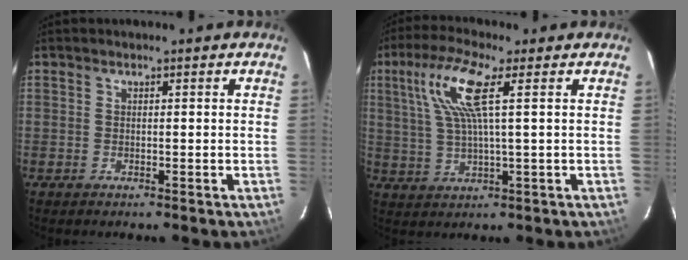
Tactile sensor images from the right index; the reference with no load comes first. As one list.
[{"total": 9.6, "force": [3.3, 1.1, 9.0], "torque": [-0.180, 0.012, 0.069]}]